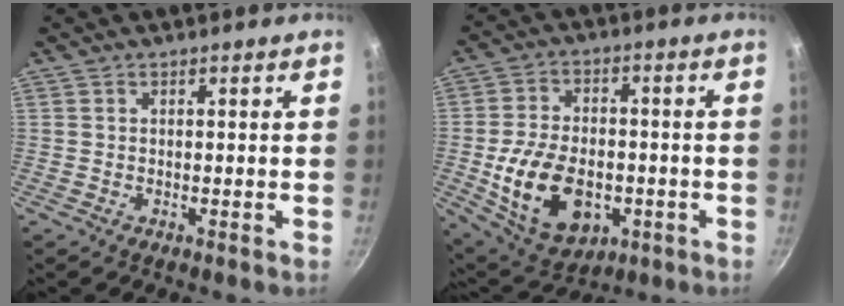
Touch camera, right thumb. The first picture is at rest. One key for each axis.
{"total": 17.3, "fx": -3.9, "fy": 11.2, "fz": 12.5, "tx": -0.208, "ty": 0.012, "tz": -0.050}